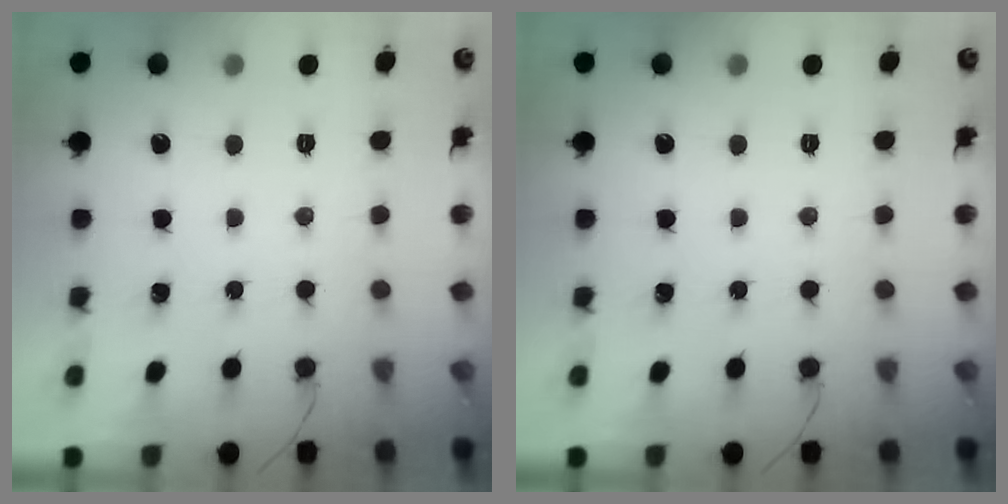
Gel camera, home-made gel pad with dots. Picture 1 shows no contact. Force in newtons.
{"total": 0.0}